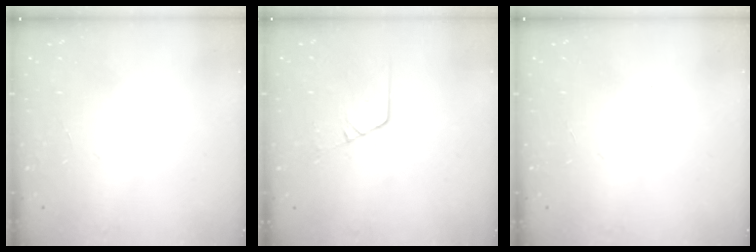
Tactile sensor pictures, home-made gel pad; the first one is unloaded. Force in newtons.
{"total": 7.8, "press": 7.8, "slide": 0.6}
{"total": 0.0}